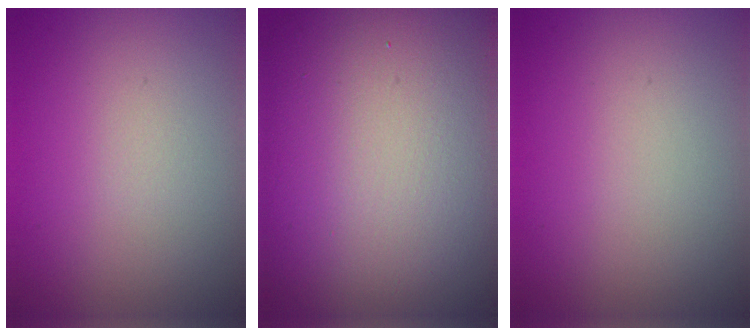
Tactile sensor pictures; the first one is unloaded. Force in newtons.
{"total": 21.9, "press": 21.9, "slide": 0.7}
{"total": 0.0}